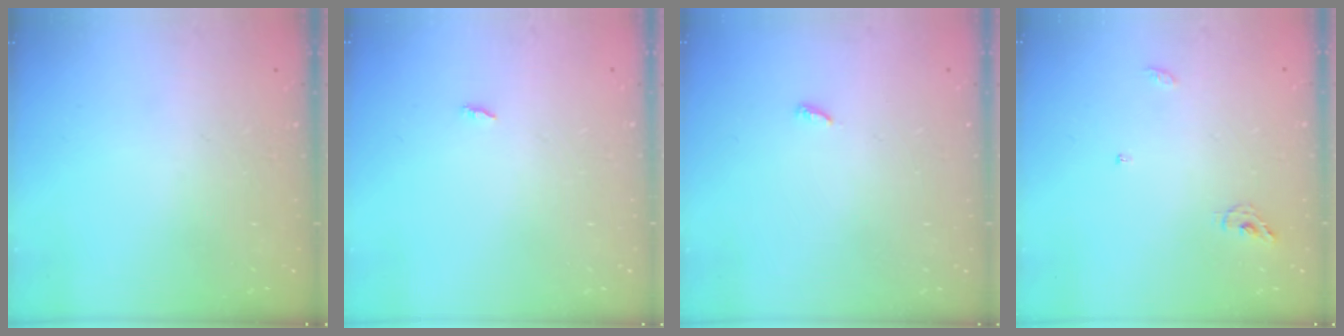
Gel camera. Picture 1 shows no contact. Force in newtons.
{"total": 1.8, "press": 1.8, "slide": 0.2}
{"total": 2.5, "press": 2.5, "slide": 0.2}
{"total": 5.5, "press": 5.5, "slide": 0.4}